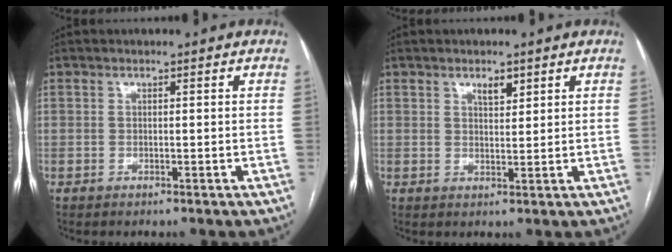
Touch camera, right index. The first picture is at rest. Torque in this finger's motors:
{"motor_torque": [-0.01, 0.03, 0.01, 0.02]}